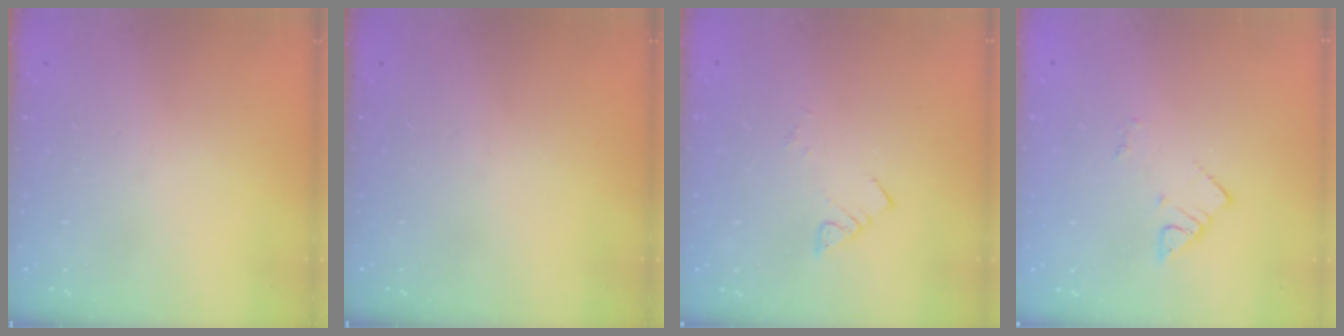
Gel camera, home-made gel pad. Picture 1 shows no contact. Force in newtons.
{"total": 0.0}
{"total": 1.9, "press": 1.9, "slide": 0.1}
{"total": 2.7, "press": 2.7, "slide": 0.4}